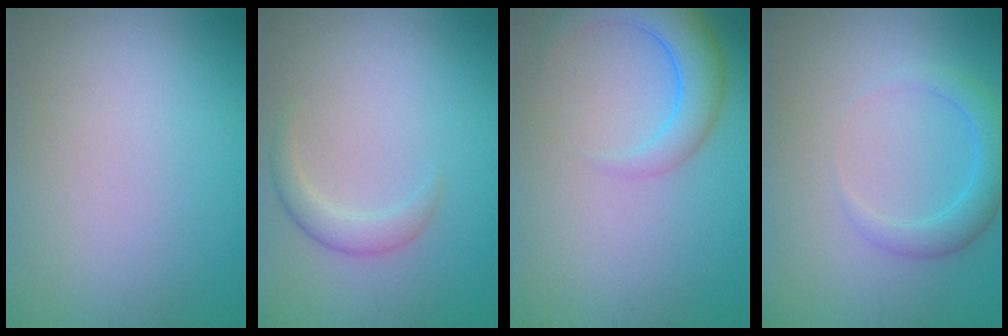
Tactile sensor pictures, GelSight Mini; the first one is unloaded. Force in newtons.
{"total": 2.0, "press": 2.0, "slide": 0.1}
{"total": 4.6, "press": 4.6, "slide": 0.4}
{"total": 2.6, "press": 2.6, "slide": 0.2}